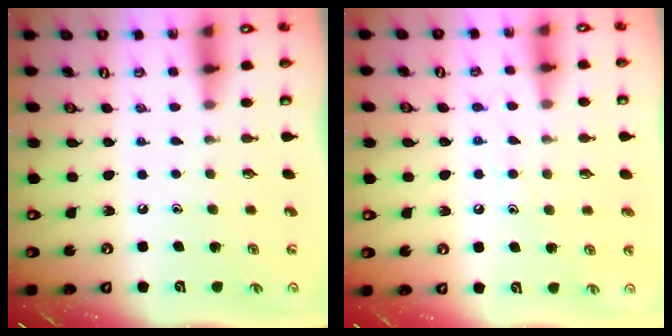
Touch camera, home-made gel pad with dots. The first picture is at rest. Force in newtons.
{"total": 7.0, "press": 7.0, "slide": 0.6}